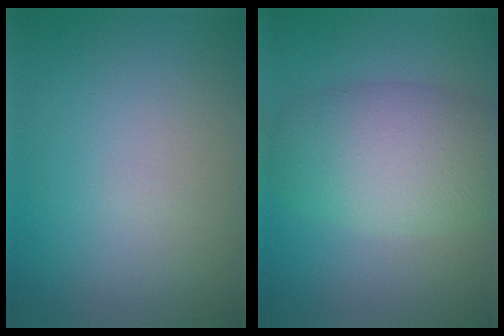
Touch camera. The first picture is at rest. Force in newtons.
{"total": 6.7, "press": 6.7, "slide": 0.6}